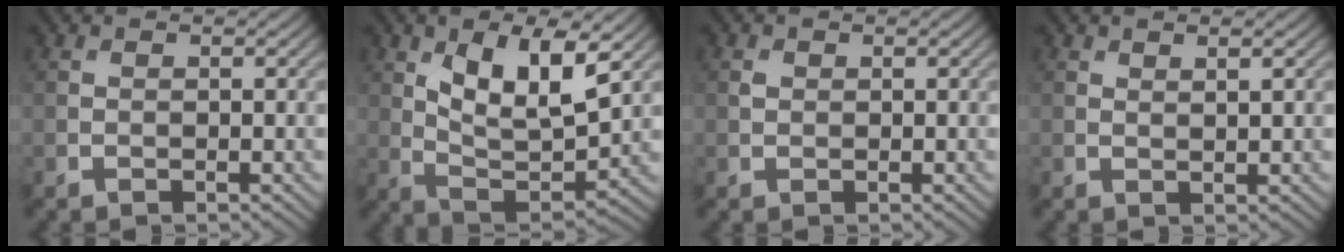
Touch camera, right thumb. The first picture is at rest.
{"total": 9.8, "force": [4.0, 4.1, 8.0], "torque": [-0.158, -0.009, 0.075]}
{"total": 0.7, "force": [0.2, 0.6, 0.3], "torque": [-0.008, -0.002, 0.004]}
{"total": 1.0, "force": [0.7, 0.1, 0.7], "torque": [-0.013, -0.001, 0.013]}